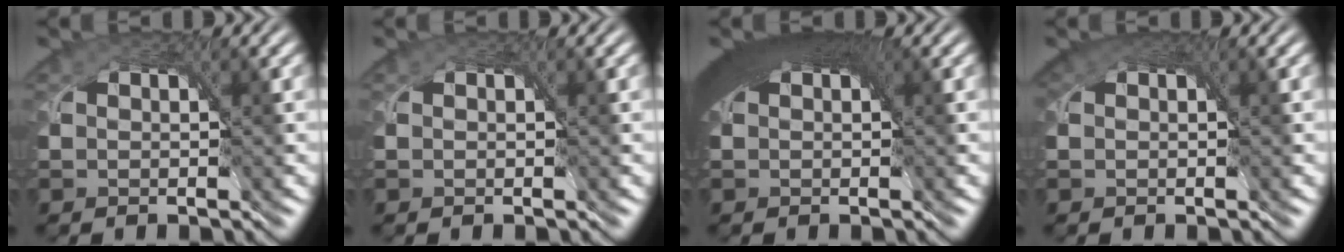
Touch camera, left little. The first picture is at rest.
{"total": 0.0}
{"total": 8.7, "force": [3.1, 4.2, 6.9], "torque": [-0.107, 0.019, 0.033]}
{"total": 2.3, "force": [1.2, 1.4, 1.3], "torque": [-0.024, 0.004, 0.014]}